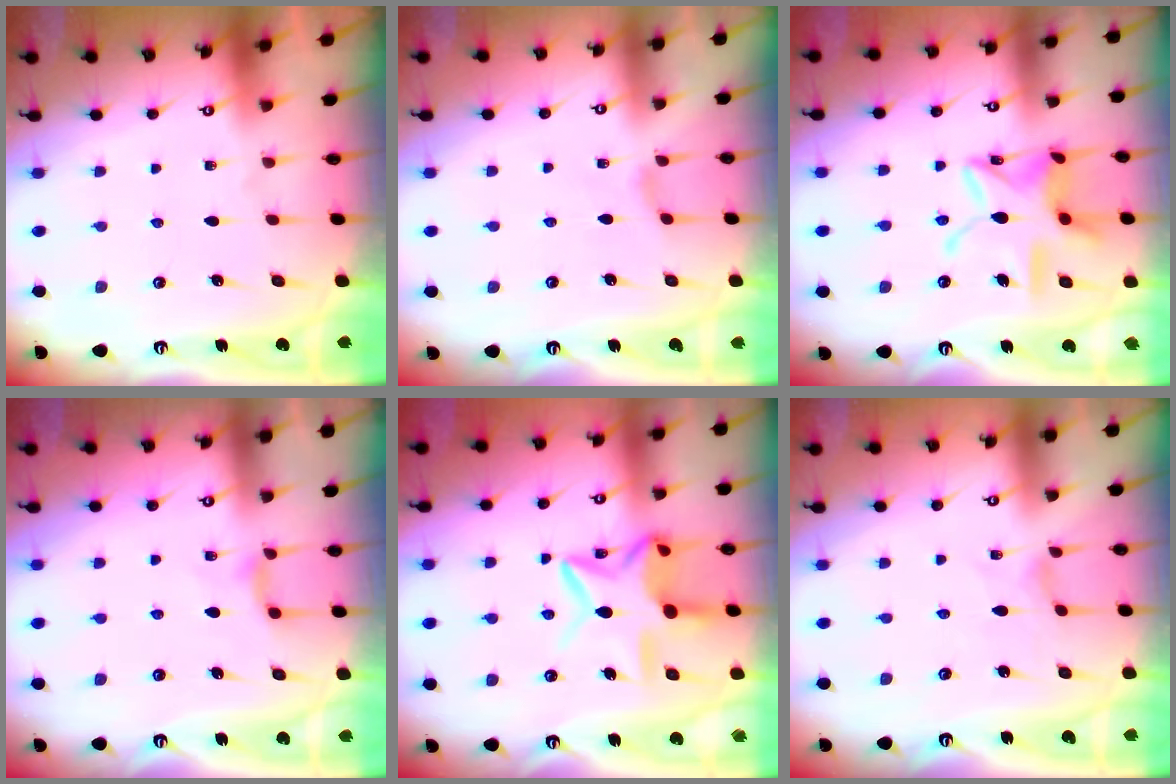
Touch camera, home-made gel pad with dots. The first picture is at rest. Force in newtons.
{"total": 2.4, "press": 2.3, "slide": 0.6}
{"total": 14.6, "press": 14.6, "slide": 1.4}
{"total": 4.4, "press": 4.4, "slide": 0.6}
{"total": 13.3, "press": 13.3, "slide": 1.1}
{"total": 0.0}